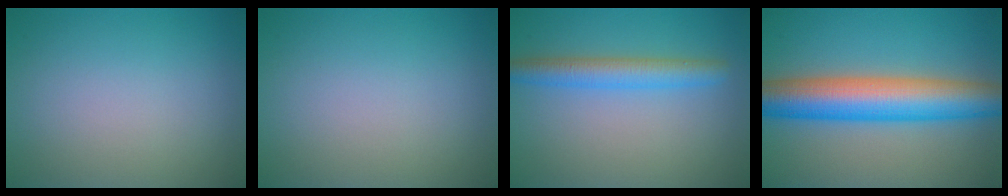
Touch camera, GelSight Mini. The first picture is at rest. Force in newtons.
{"total": 0.0}
{"total": 3.7, "press": 3.7, "slide": 0.2}
{"total": 9.8, "press": 9.8, "slide": 0.1}